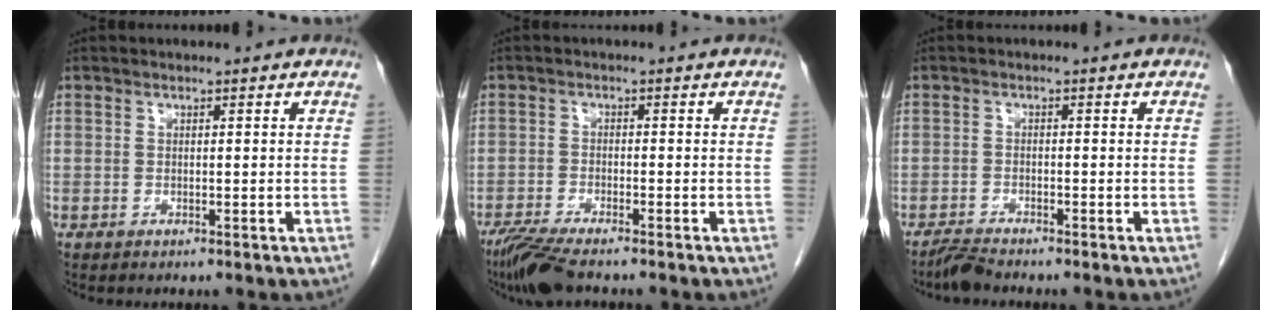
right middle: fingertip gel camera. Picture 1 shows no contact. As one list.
[{"total": 6.1, "force": [-5.0, 0.6, 3.4], "torque": [-0.063, -0.018, -0.092]}, {"total": 2.4, "force": [-2.3, -0.1, 0.7], "torque": [-0.020, -0.011, -0.046]}]